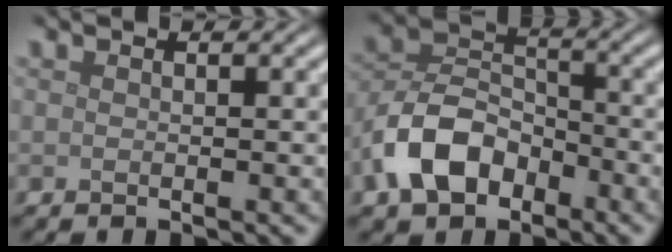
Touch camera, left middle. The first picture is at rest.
{"total": 6.9, "force": [-3.4, 4.7, 3.9], "torque": [-0.075, 0.003, -0.075]}